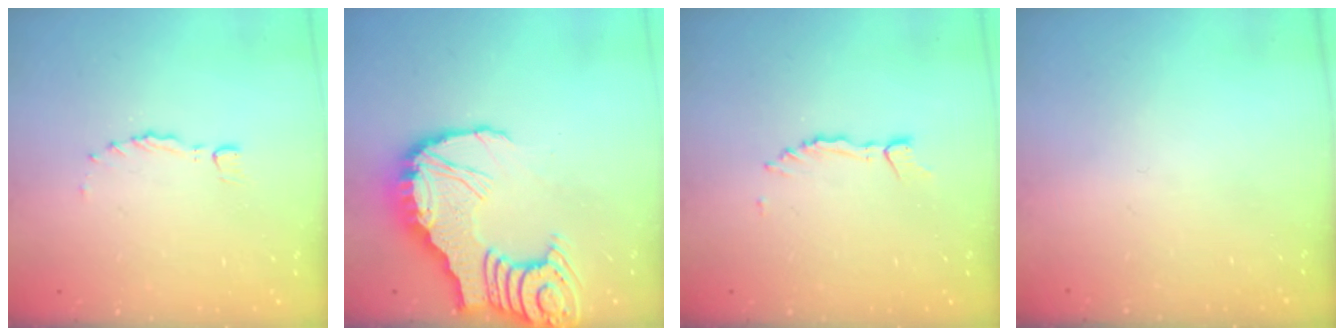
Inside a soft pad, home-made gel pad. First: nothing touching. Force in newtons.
{"total": 16.7, "press": 16.6, "slide": 1.8}
{"total": 1.7, "press": 1.7, "slide": 0.2}
{"total": 0.0}